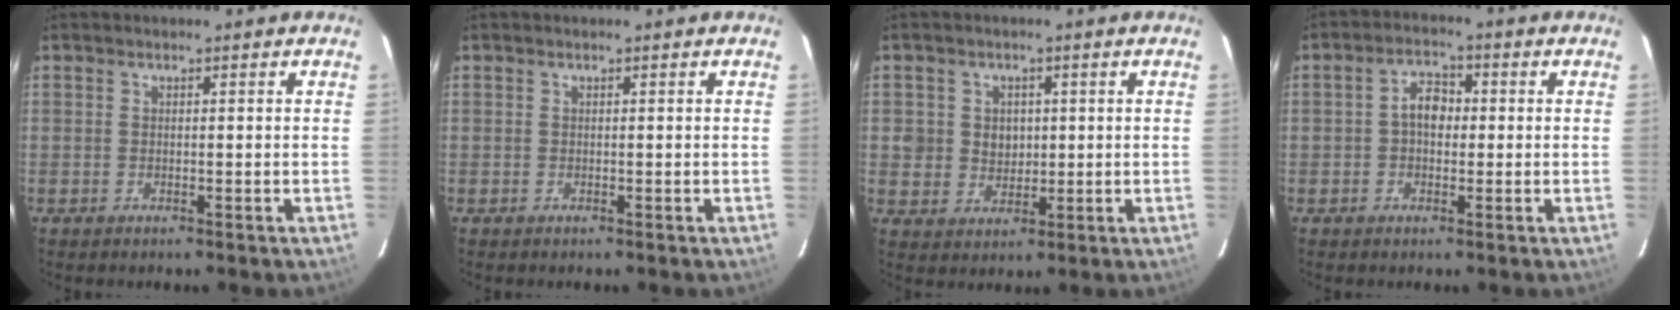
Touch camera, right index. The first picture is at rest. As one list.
[{"total": 0.0}, {"total": 5.1, "force": [0.6, 4.8, 1.6], "torque": [-0.032, 0.010, 0.018]}, {"total": 4.4, "force": [-0.1, 3.1, 3.1], "torque": [-0.056, 0.017, -0.003]}]